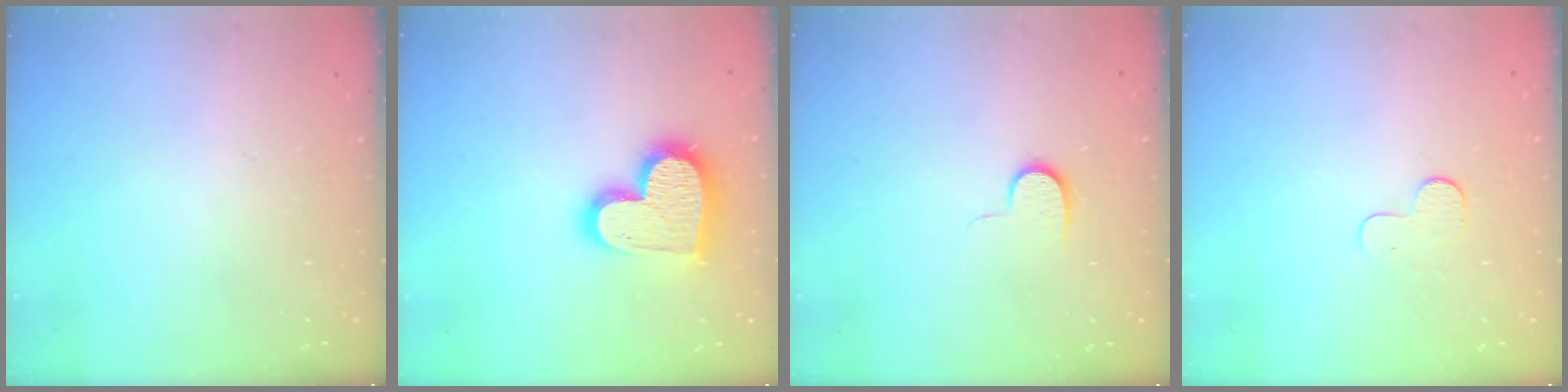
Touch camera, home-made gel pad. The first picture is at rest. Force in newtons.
{"total": 17.5, "press": 17.4, "slide": 1.6}
{"total": 7.3, "press": 7.3, "slide": 0.8}
{"total": 6.0, "press": 6.0, "slide": 0.5}